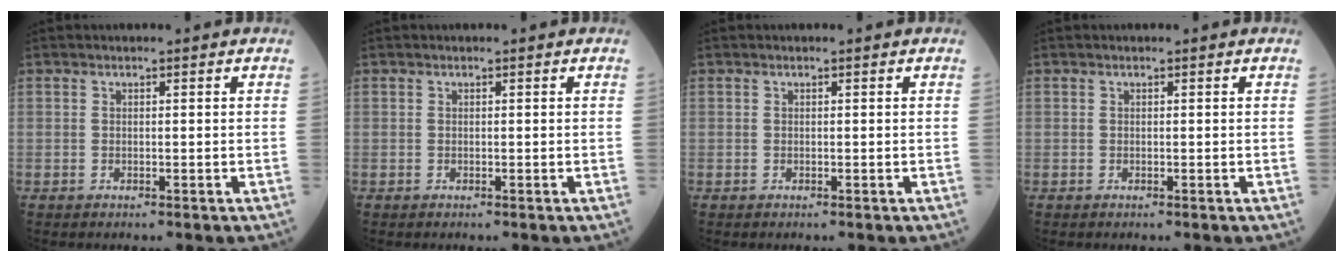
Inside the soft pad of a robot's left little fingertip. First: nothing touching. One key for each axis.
{"total": 0.0}
{"total": 0.0}
{"total": 0.0}